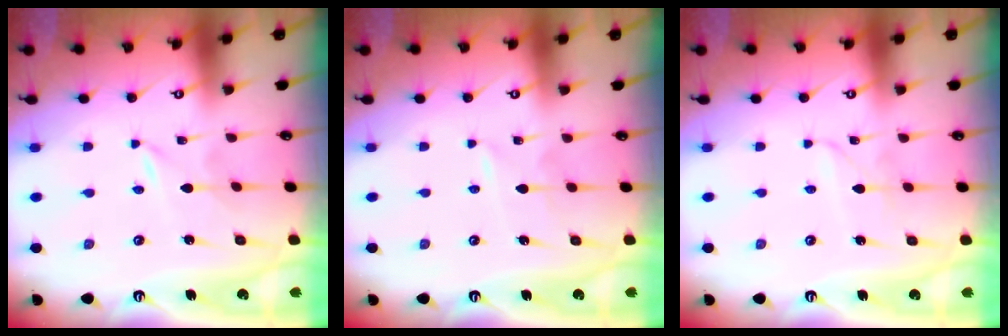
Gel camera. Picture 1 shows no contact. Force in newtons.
{"total": 2.4, "press": 2.3, "slide": 0.3}
{"total": 2.1, "press": 2.1, "slide": 0.2}